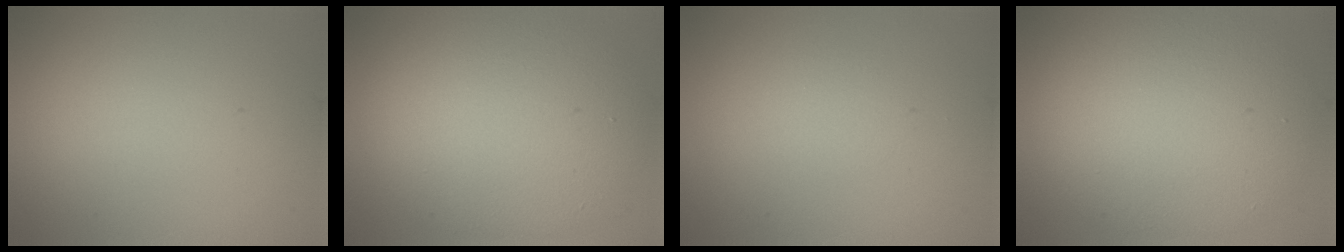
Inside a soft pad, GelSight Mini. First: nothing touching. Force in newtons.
{"total": 9.6, "press": 9.6, "slide": 0.4}
{"total": 0.7, "press": 0.7, "slide": 0.1}
{"total": 9.4, "press": 9.4, "slide": 0.8}